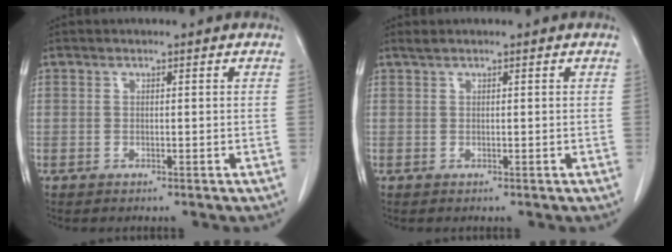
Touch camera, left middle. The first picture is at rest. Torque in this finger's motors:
{"motor_torque": [0.16, -0.13, -0.01, 0.00]}